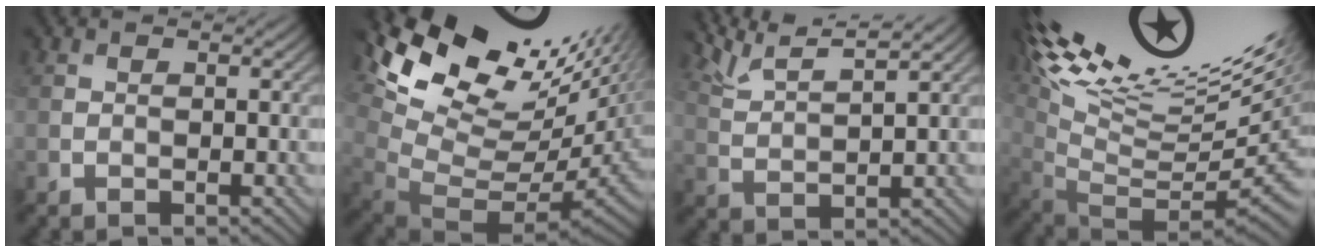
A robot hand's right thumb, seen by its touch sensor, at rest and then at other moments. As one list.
[{"total": 14.7, "force": [6.2, 6.4, 11.8], "torque": [-0.195, 0.006, 0.163]}, {"total": 5.5, "force": [4.9, 0.4, 2.4], "torque": [-0.057, 0.011, 0.105]}, {"total": 17.9, "force": [9.2, 4.5, 14.7], "torque": [-0.219, 0.033, 0.173]}]